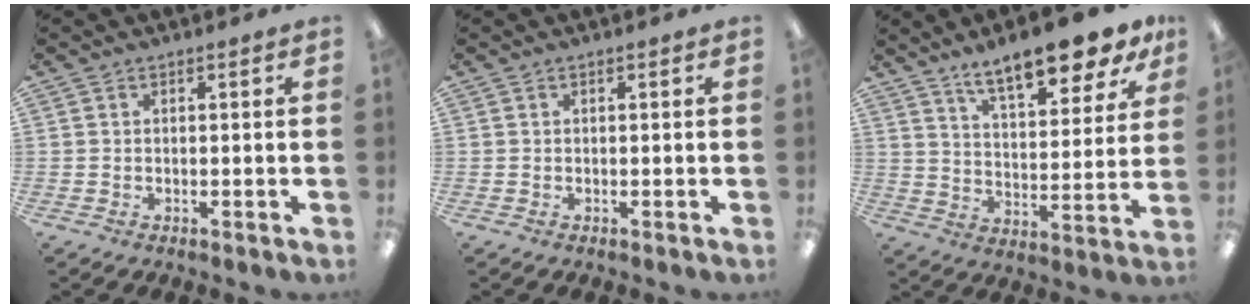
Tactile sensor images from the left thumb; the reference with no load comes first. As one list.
[{"total": 0.0}, {"total": 13.5, "force": [11.2, 3.6, 6.6], "torque": [-0.098, -0.073, 0.191]}]